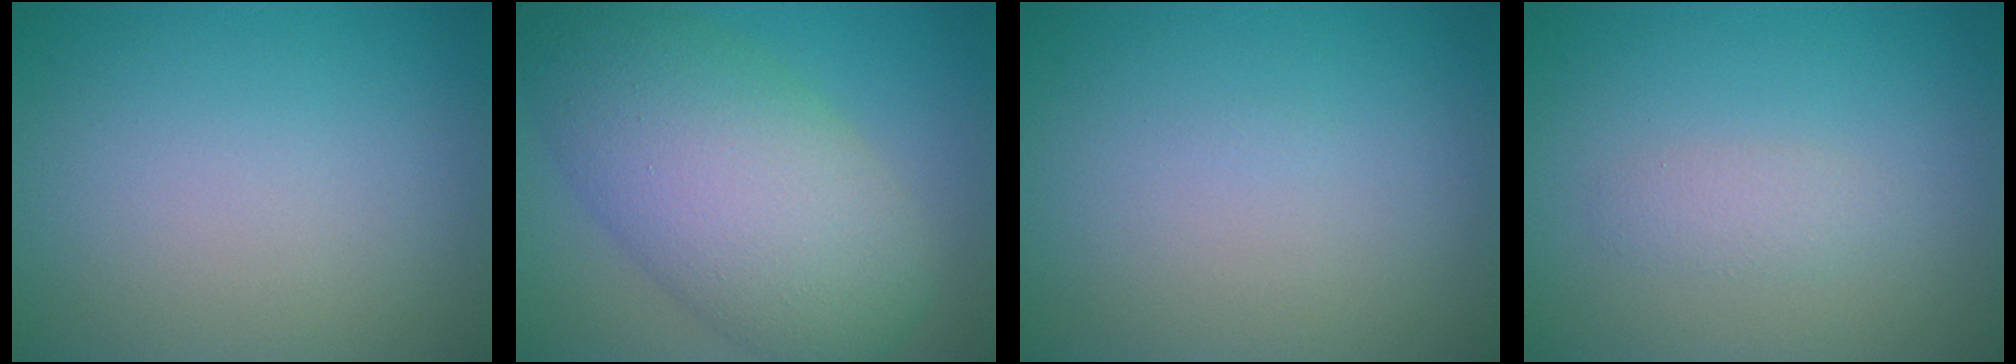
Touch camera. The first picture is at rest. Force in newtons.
{"total": 10.9, "press": 10.9, "slide": 0.1}
{"total": 0.0}
{"total": 1.4, "press": 1.4, "slide": 0.1}